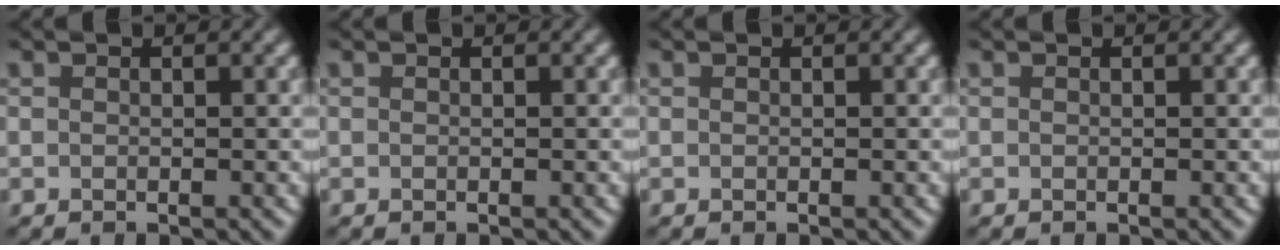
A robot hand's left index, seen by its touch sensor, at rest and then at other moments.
{"total": 0.0}
{"total": 0.0}
{"total": 0.0}